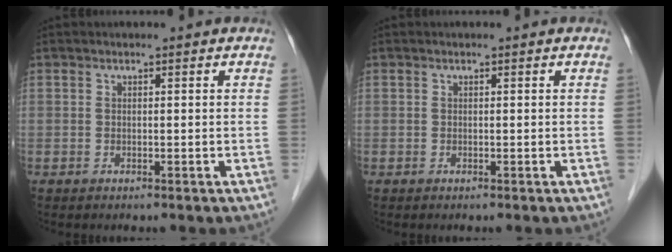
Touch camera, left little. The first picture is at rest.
{"total": 0.0}